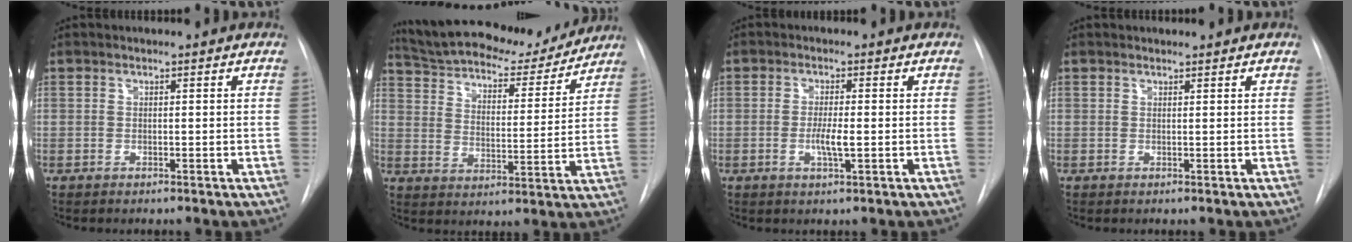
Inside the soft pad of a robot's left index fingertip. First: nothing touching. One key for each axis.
{"total": 19.1, "fx": 17.5, "fy": 4.5, "fz": 6.3, "tx": -0.105, "ty": -0.007, "tz": 0.253}
{"total": 3.1, "fx": -0.9, "fy": 0.3, "fz": 3.0, "tx": -0.060, "ty": -0.010, "tz": -0.016}
{"total": 0.7, "fx": 0.7, "fy": 0.1, "fz": -0.1, "tx": -0.005, "ty": 0.004, "tz": 0.013}